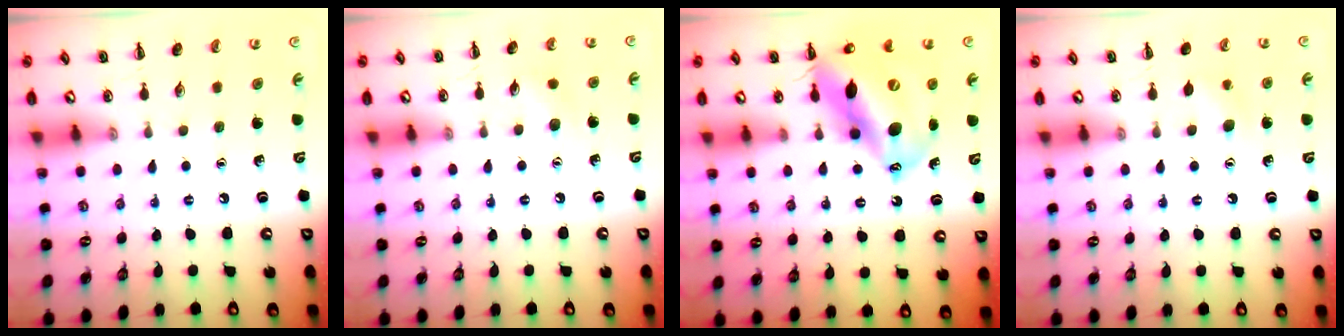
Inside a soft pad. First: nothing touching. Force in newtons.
{"total": 5.3, "press": 5.2, "slide": 1.3}
{"total": 18.4, "press": 17.6, "slide": 5.3}
{"total": 6.0, "press": 5.8, "slide": 1.6}